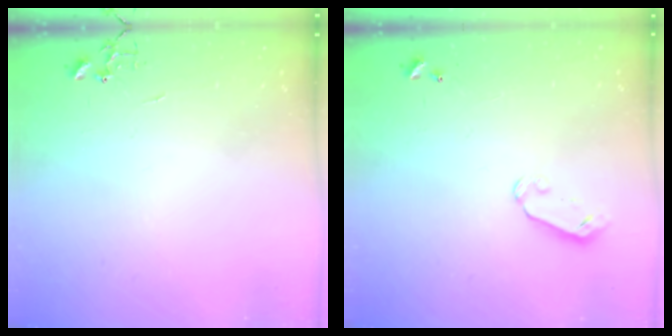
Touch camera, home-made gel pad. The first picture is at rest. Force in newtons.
{"total": 3.9, "press": 3.9, "slide": 0.4}